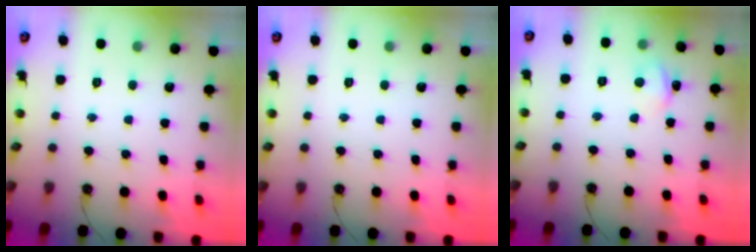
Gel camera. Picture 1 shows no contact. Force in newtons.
{"total": 0.0}
{"total": 2.5, "press": 2.5, "slide": 0.4}